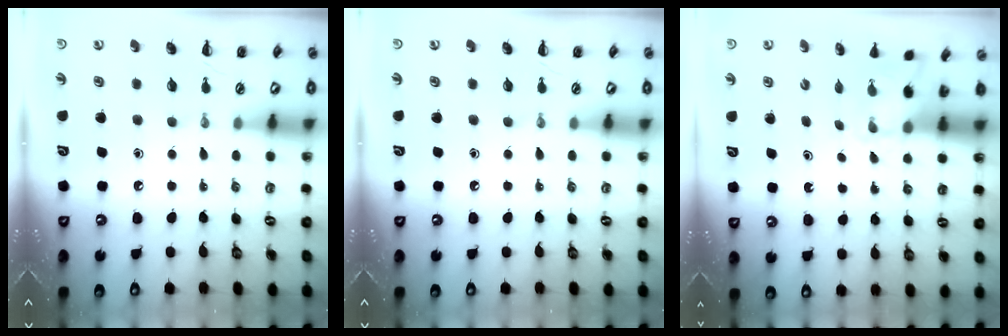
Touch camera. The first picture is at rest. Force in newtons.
{"total": 0.0}
{"total": 2.2, "press": 2.1, "slide": 0.6}